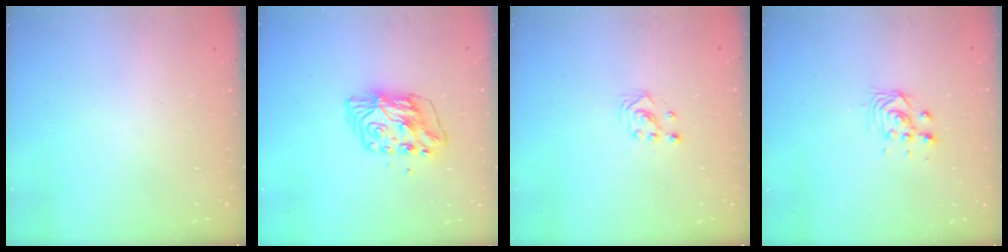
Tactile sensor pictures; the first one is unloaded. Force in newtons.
{"total": 7.0, "press": 7.0, "slide": 0.6}
{"total": 2.2, "press": 2.2, "slide": 0.2}
{"total": 2.9, "press": 2.8, "slide": 0.8}